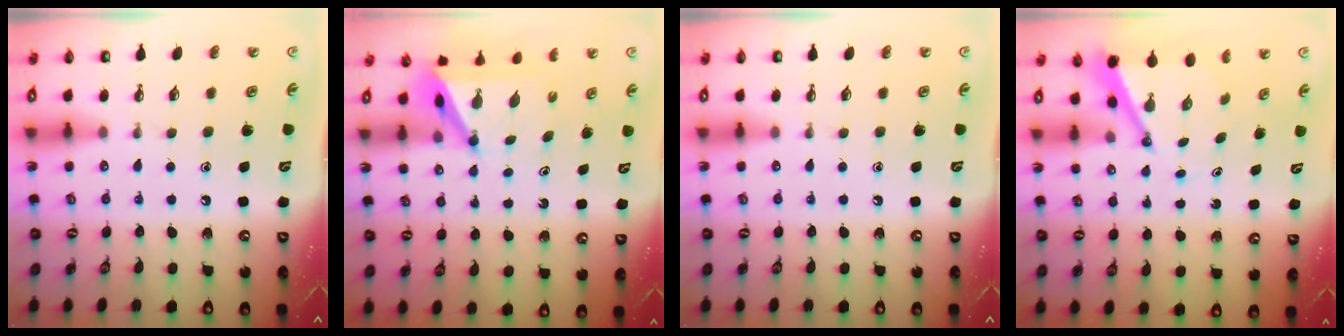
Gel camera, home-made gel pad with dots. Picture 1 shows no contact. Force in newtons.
{"total": 6.0, "press": 5.9, "slide": 0.6}
{"total": 0.0}
{"total": 5.1, "press": 5.0, "slide": 0.4}